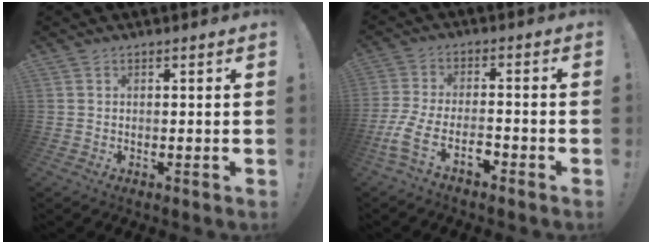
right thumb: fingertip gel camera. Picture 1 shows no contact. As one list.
[{"total": 9.4, "force": [-5.7, 3.9, 6.4], "torque": [-0.148, 0.010, -0.110]}]